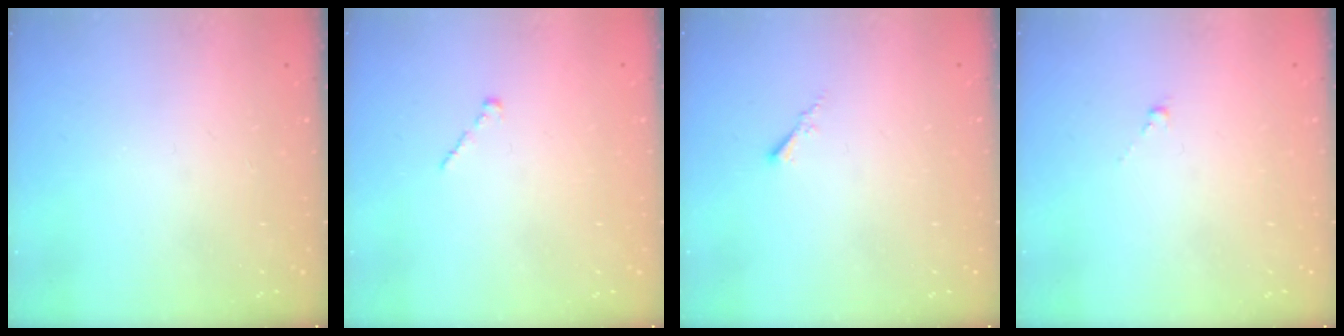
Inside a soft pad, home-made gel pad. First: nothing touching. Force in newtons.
{"total": 1.0, "press": 0.8, "slide": 0.5}
{"total": 0.0}
{"total": 0.6, "press": 0.4, "slide": 0.4}